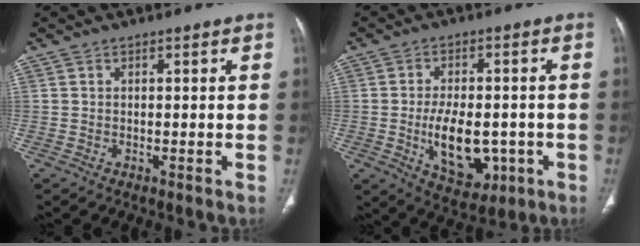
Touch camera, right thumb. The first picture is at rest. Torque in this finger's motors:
{"motor_torque": [2.76, 2.25, 1.54, -0.61, 0.37]}